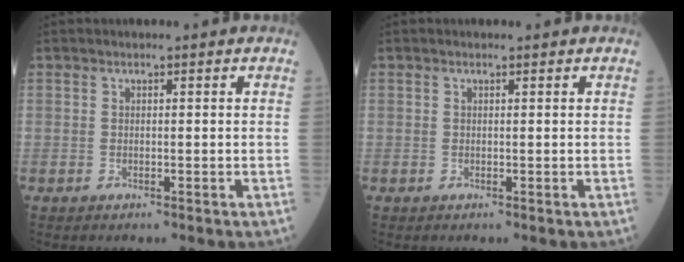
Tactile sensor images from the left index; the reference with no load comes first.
{"total": 0.0}